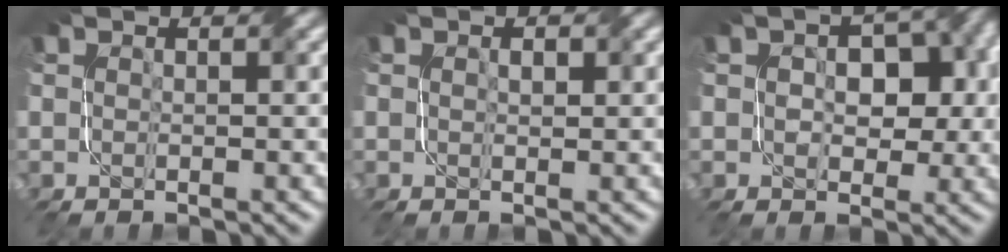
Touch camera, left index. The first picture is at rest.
{"total": 0.6, "force": [0.1, 0.3, 0.5], "torque": [-0.011, 0.001, 0.004]}
{"total": 6.3, "force": [0.0, 4.1, 4.8], "torque": [-0.053, 0.011, 0.004]}